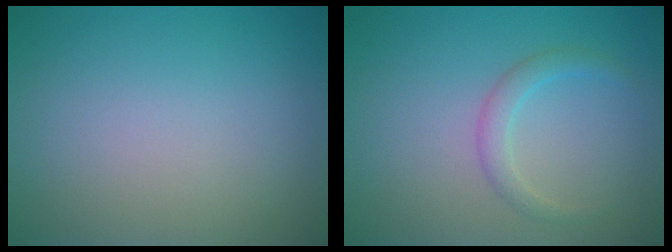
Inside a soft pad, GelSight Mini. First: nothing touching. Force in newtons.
{"total": 1.7, "press": 1.7, "slide": 0.1}